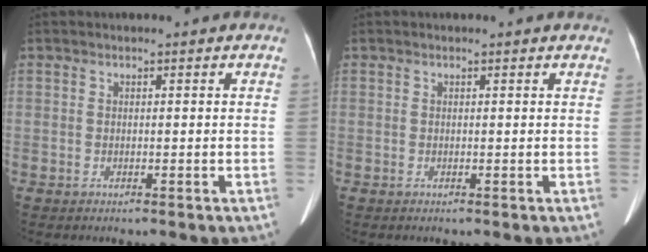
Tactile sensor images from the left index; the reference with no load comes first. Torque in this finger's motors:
{"motor_torque": [-0.10, -0.08, 0.06, -0.01]}